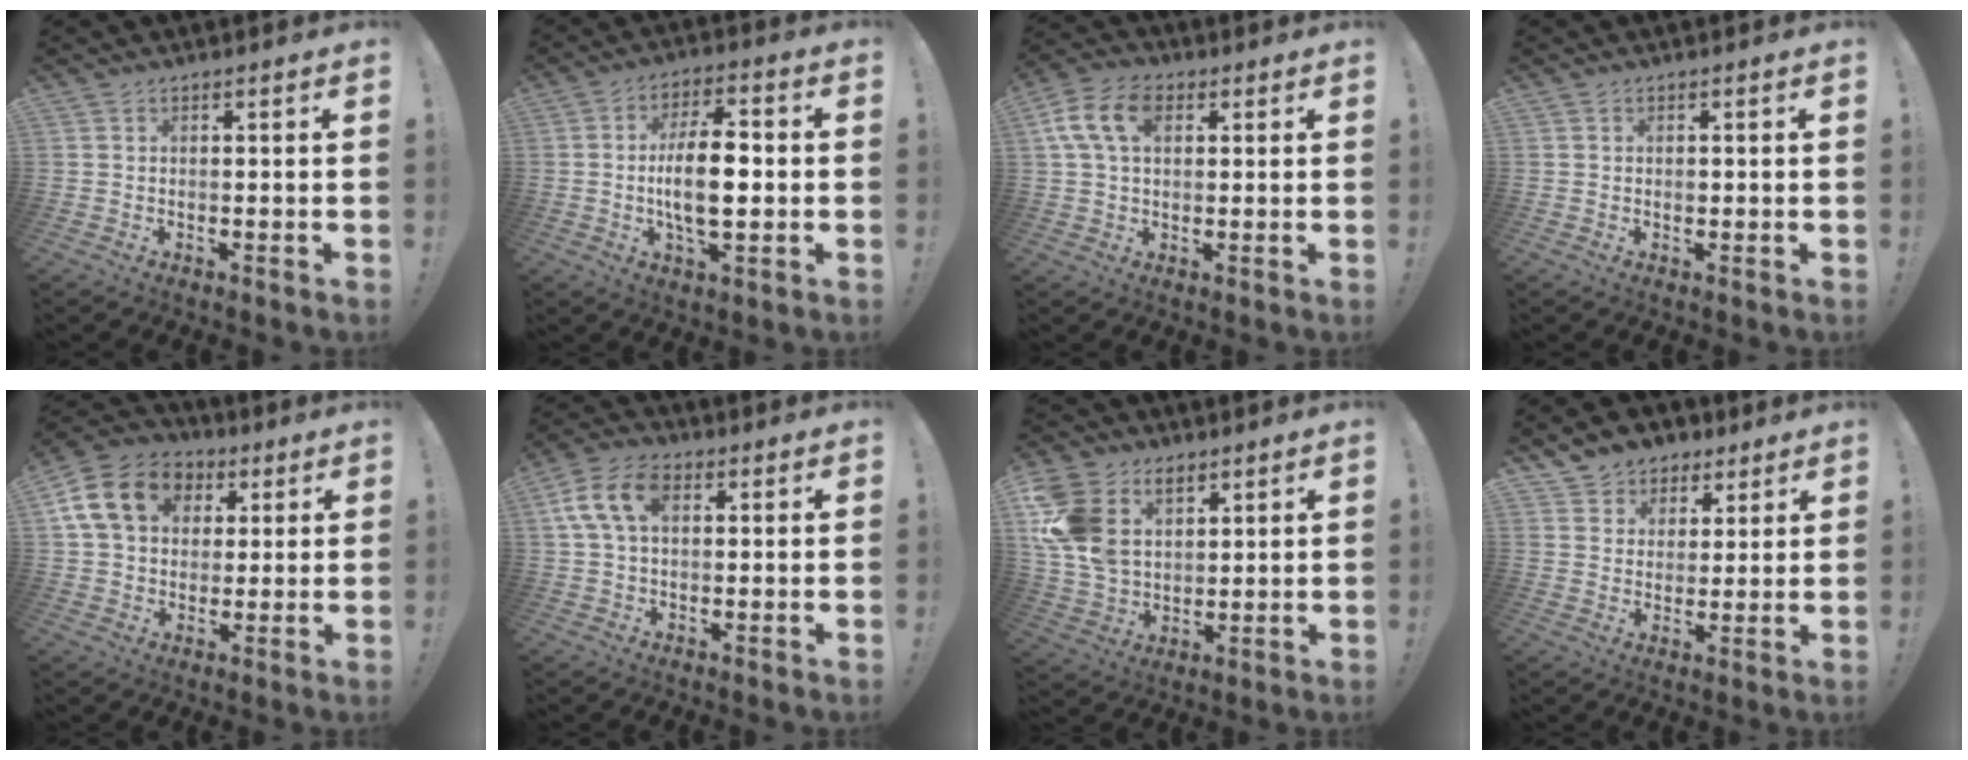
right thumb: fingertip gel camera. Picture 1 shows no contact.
{"total": 12.6, "force": [-1.2, 5.3, 11.3], "torque": [-0.208, 0.001, -0.030]}
{"total": 11.8, "force": [3.7, 7.4, 8.4], "torque": [-0.159, 0.007, 0.071]}
{"total": 0.6, "force": [-0.4, 0.3, 0.3], "torque": [-0.010, 0.006, -0.006]}
{"total": 17.8, "force": [5.5, 13.8, 9.8], "torque": [-0.148, -0.005, 0.108]}
{"total": 11.8, "force": [3.5, 7.3, 8.6], "torque": [-0.167, 0.005, 0.065]}
{"total": 16.5, "force": [6.7, 12.1, 9.0], "torque": [-0.182, -0.035, 0.131]}
{"total": 7.2, "force": [3.9, 6.0, 1.0], "torque": [-0.015, -0.024, 0.081]}